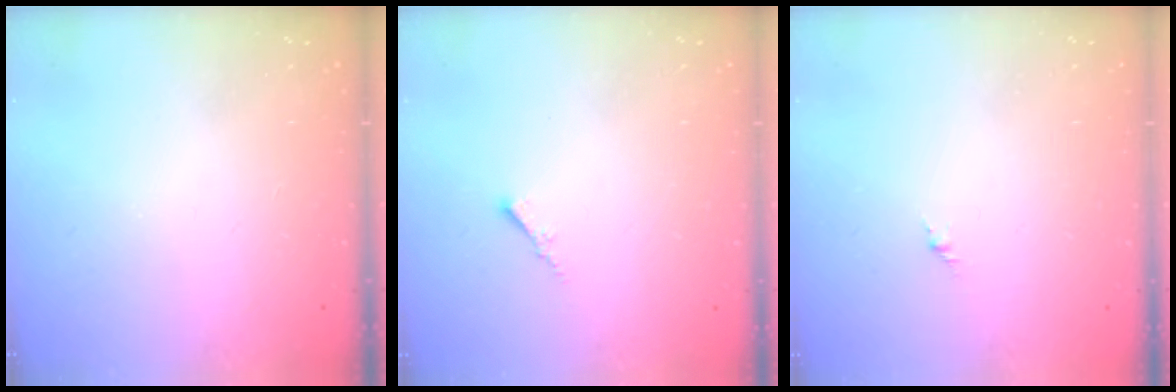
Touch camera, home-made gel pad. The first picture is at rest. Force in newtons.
{"total": 0.5, "press": 0.4, "slide": 0.3}
{"total": 1.6, "press": 1.5, "slide": 0.6}